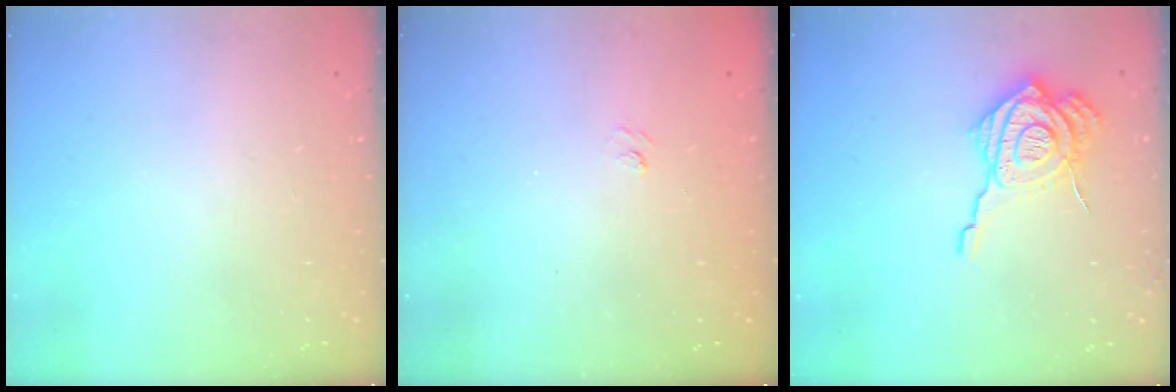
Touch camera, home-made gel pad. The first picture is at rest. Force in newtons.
{"total": 1.9, "press": 1.7, "slide": 0.9}
{"total": 16.0, "press": 15.9, "slide": 2.0}